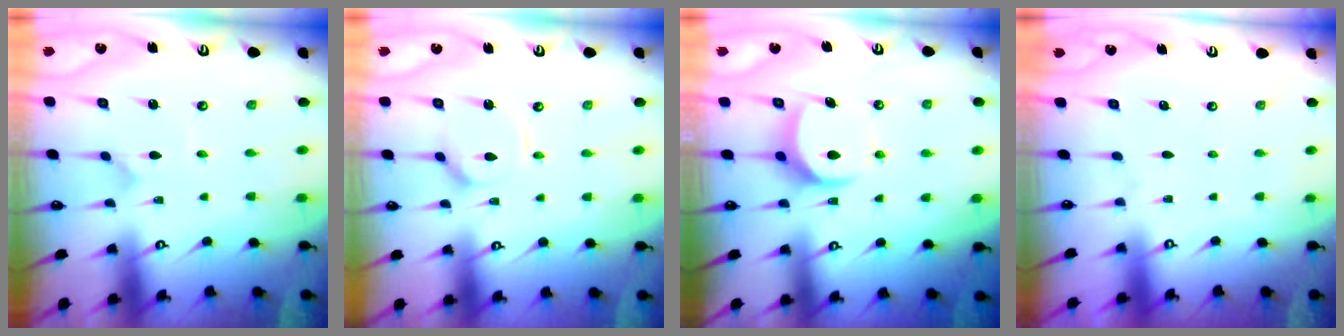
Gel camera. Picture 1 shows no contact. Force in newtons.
{"total": 8.8, "press": 8.7, "slide": 0.9}
{"total": 6.9, "press": 6.9, "slide": 0.7}
{"total": 0.0}